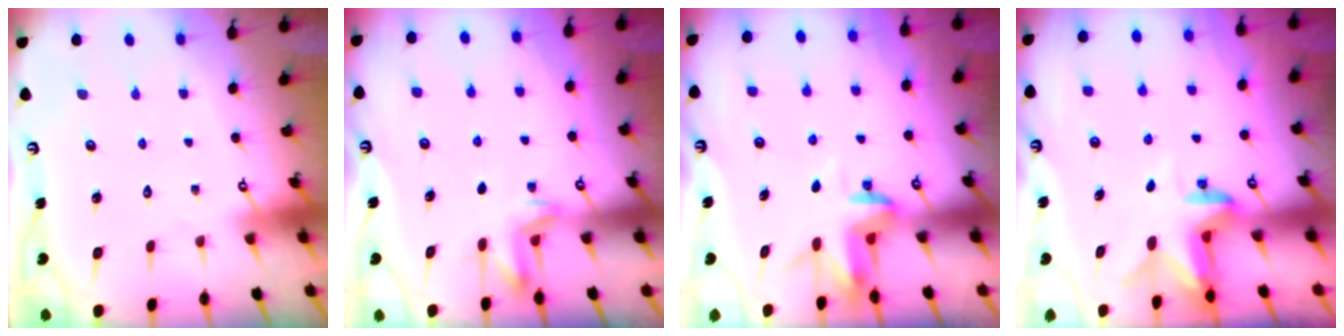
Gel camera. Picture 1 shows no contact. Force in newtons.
{"total": 3.1, "press": 3.0, "slide": 0.4}
{"total": 3.4, "press": 3.4, "slide": 0.2}
{"total": 2.7, "press": 2.6, "slide": 0.5}